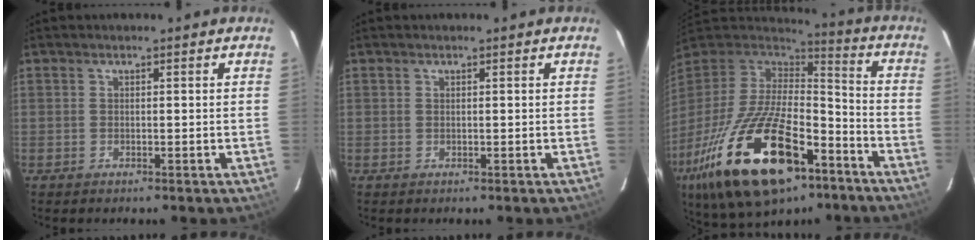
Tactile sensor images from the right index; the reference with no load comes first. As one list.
[{"total": 0.0}, {"total": 31.9, "force": [-16.9, 14.2, 23.1], "torque": [-0.451, -0.040, -0.270]}]